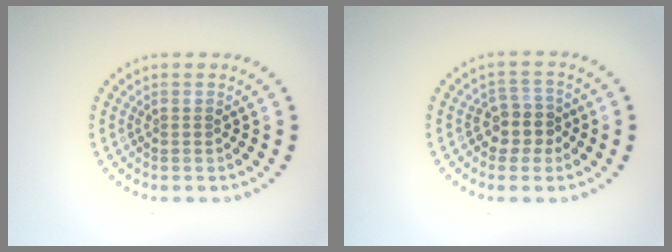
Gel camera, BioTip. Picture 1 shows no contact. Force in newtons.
{"total": 2.7, "press": 2.3, "slide": 1.4}